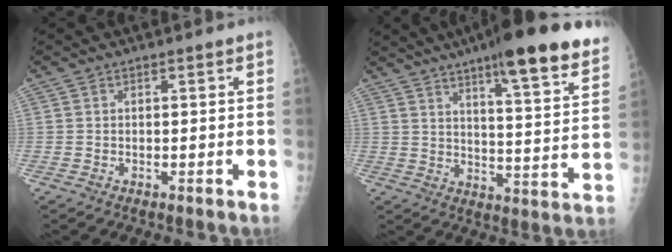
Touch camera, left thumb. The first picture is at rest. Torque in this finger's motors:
{"motor_torque": [2.19, 0.74, 1.03, -1.64, 0.24]}